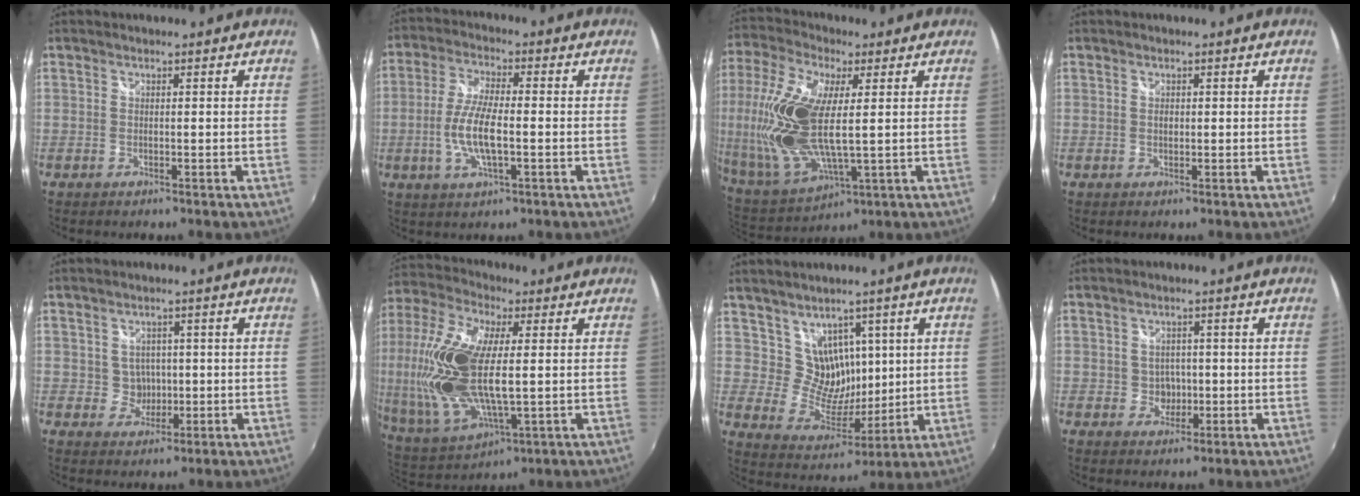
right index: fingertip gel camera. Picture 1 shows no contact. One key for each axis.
{"total": 9.4, "fx": -1.8, "fy": 2.9, "fz": 8.8, "tx": -0.182, "ty": -0.002, "tz": -0.038}
{"total": 21.3, "fx": 2.1, "fy": 9.0, "fz": 19.2, "tx": -0.402, "ty": -0.005, "tz": 0.049}
{"total": 0.8, "fx": 0.1, "fy": 0.7, "fz": 0.5, "tx": -0.007, "ty": 0.001, "tz": 0.001}
{"total": 3.5, "fx": 0.1, "fy": 3.5, "fz": 0.5, "tx": -0.010, "ty": 0.009, "tz": 0.007}
{"total": 23.5, "fx": 1.1, "fy": 10.4, "fz": 21.0, "tx": -0.446, "ty": -0.005, "tz": 0.028}
{"total": 9.0, "fx": 4.2, "fy": 7.3, "fz": 3.1, "tx": -0.047, "ty": 0.002, "tz": 0.092}
{"total": 3.3, "fx": -0.3, "fy": 3.1, "fz": 0.9, "tx": -0.016, "ty": 0.007, "tz": 0.001}